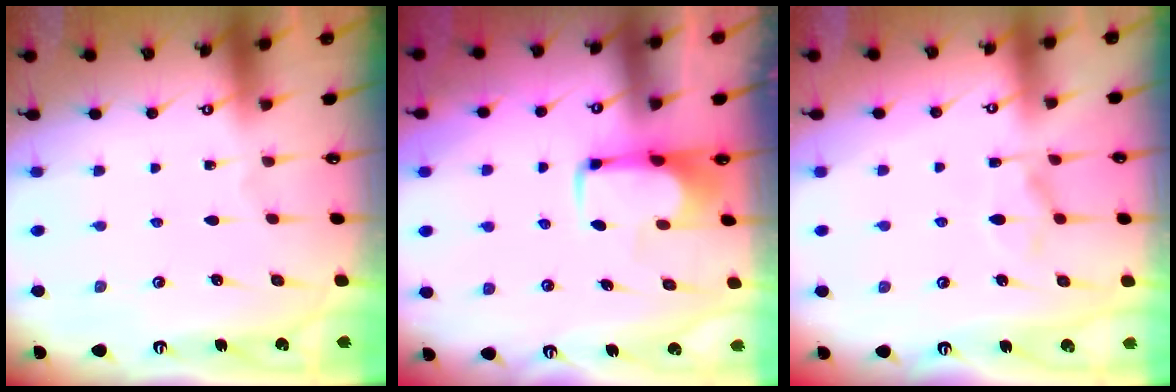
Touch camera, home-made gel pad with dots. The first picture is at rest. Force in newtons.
{"total": 2.0, "press": 2.0, "slide": 0.4}
{"total": 5.7, "press": 5.6, "slide": 1.1}